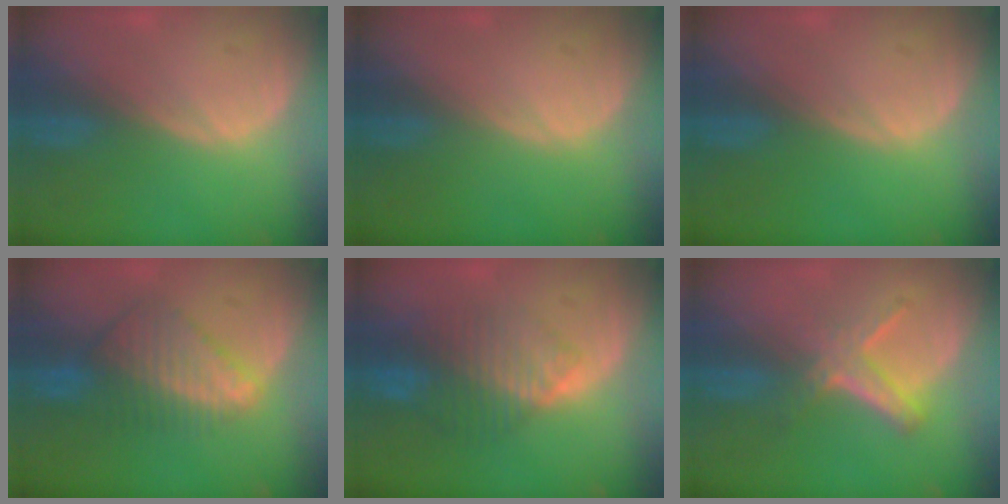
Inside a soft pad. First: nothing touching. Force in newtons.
{"total": 0.0}
{"total": 0.0}
{"total": 7.6, "press": 7.1, "slide": 2.7}
{"total": 8.2, "press": 7.2, "slide": 3.9}
{"total": 6.0, "press": 5.2, "slide": 3.1}